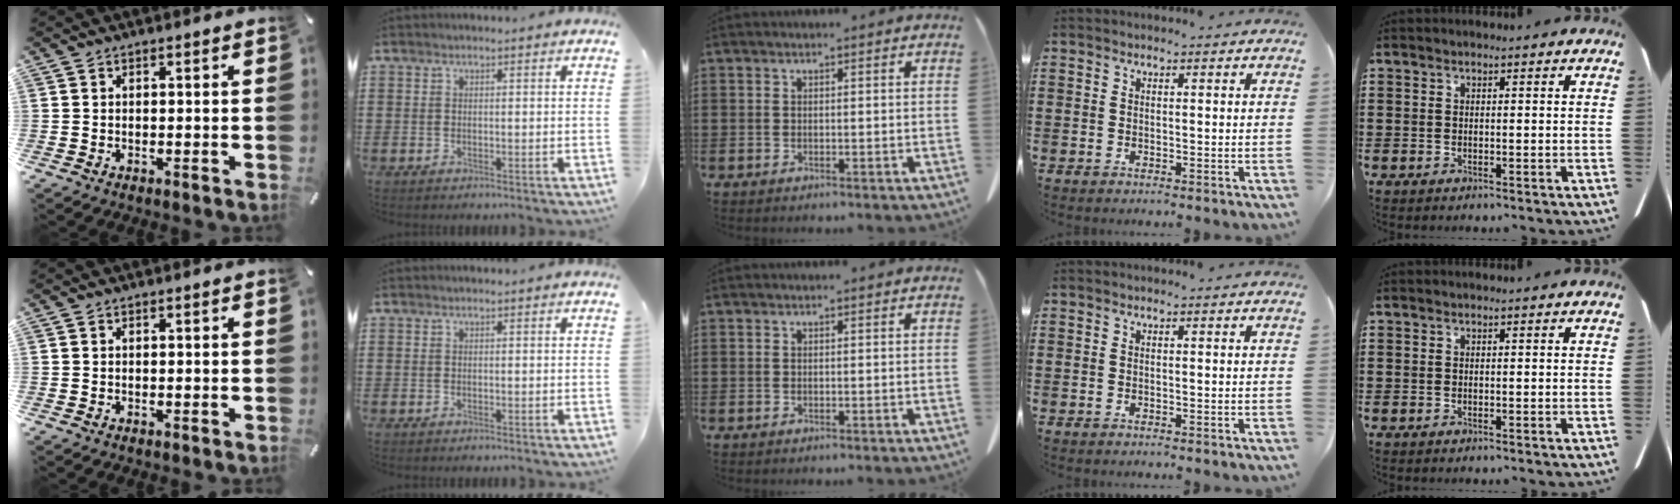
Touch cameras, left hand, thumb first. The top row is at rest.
{}